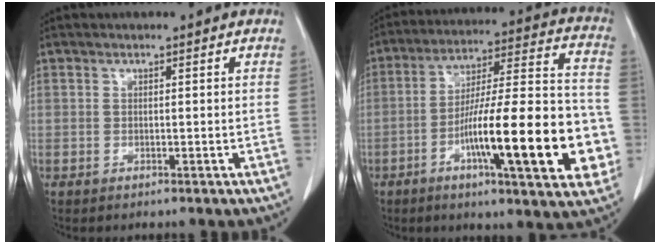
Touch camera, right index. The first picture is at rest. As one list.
[{"total": 22.3, "force": [-6.6, 3.5, 21.1], "torque": [-0.288, 0.011, -0.095]}]